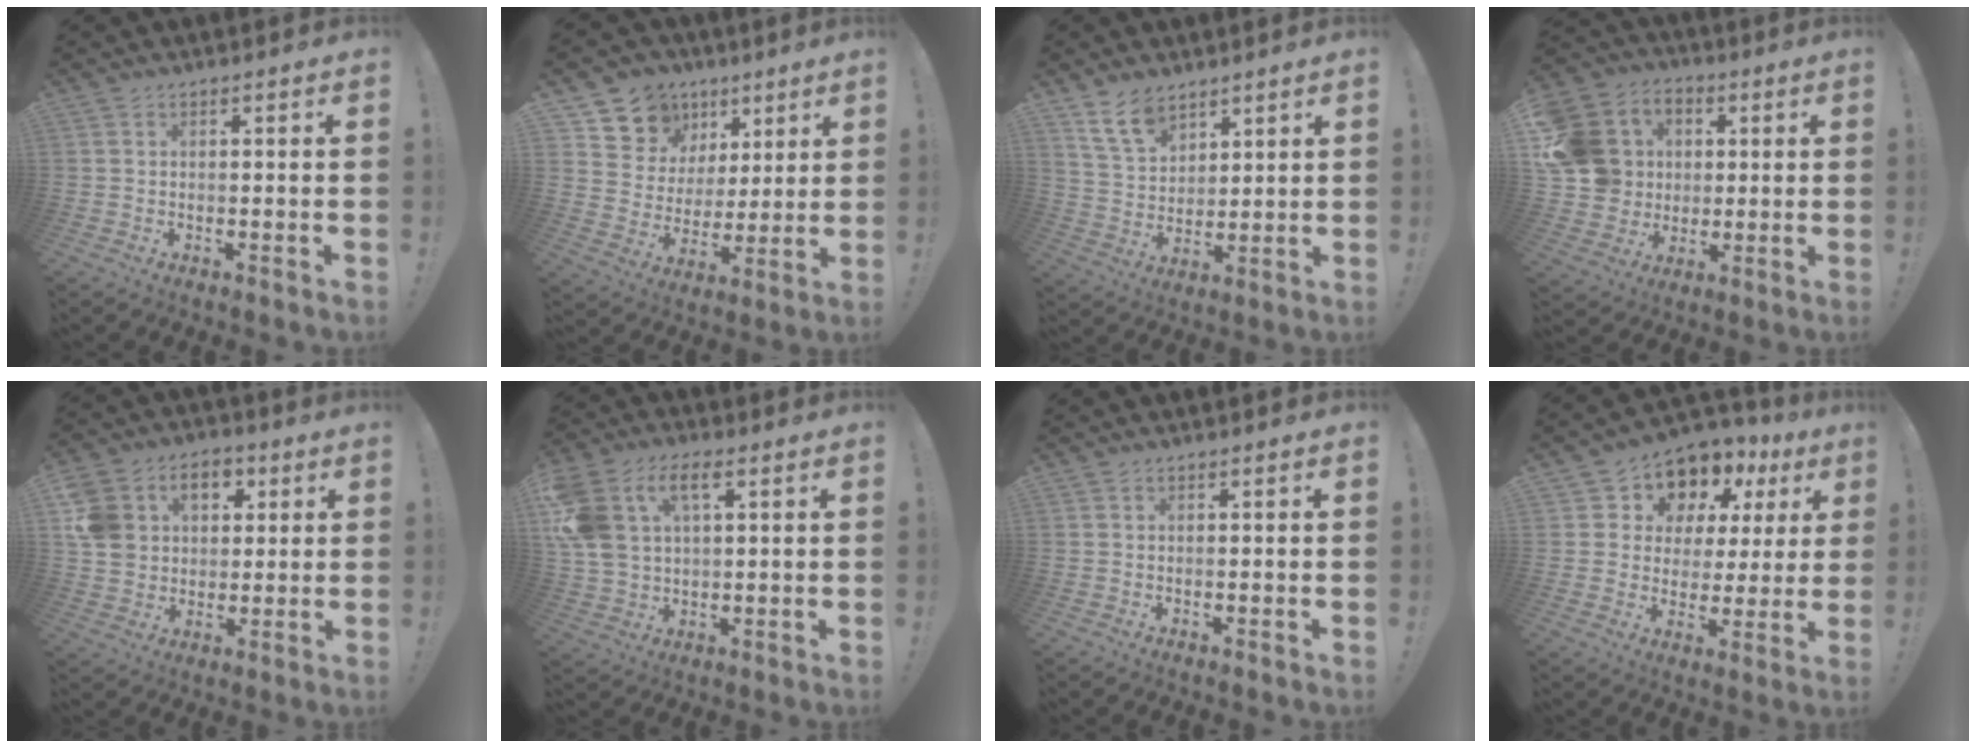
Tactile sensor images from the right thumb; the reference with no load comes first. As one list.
[{"total": 11.4, "force": [6.5, 9.3, 1.7], "torque": [-0.026, -0.047, 0.134]}, {"total": 10.3, "force": [7.6, 5.6, 4.1], "torque": [-0.079, -0.040, 0.149]}, {"total": 15.5, "force": [2.1, 14.3, 5.7], "torque": [-0.085, 0.003, 0.060]}, {"total": 13.4, "force": [3.6, 11.4, 6.0], "torque": [-0.090, -0.005, 0.077]}, {"total": 13.4, "force": [5.1, 8.7, 8.8], "torque": [-0.198, -0.005, 0.098]}, {"total": 0.0}, {"total": 9.7, "force": [6.5, 6.8, 2.1], "torque": [-0.029, -0.069, 0.124]}]